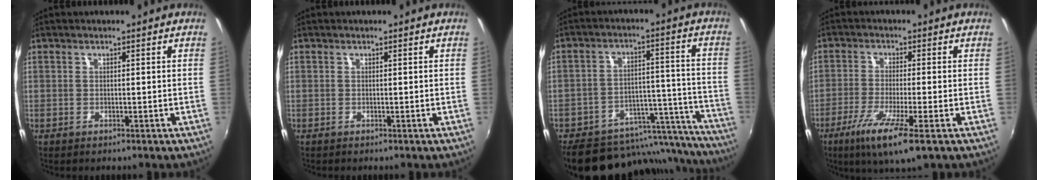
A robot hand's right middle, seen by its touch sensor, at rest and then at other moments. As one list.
[{"total": 0.0}, {"total": 22.6, "force": [-18.4, 10.5, 7.8], "torque": [-0.138, 0.050, -0.225]}, {"total": 9.6, "force": [-5.1, 0.7, 8.1], "torque": [-0.172, -0.031, -0.091]}]